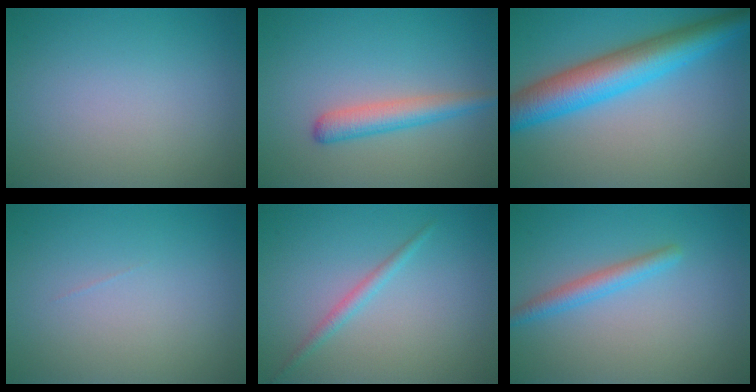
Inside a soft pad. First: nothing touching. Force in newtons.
{"total": 2.9, "press": 2.9, "slide": 0.1}
{"total": 7.9, "press": 7.9, "slide": 0.1}
{"total": 0.0}
{"total": 1.3, "press": 1.3, "slide": 0.1}
{"total": 2.2, "press": 2.2, "slide": 0.1}